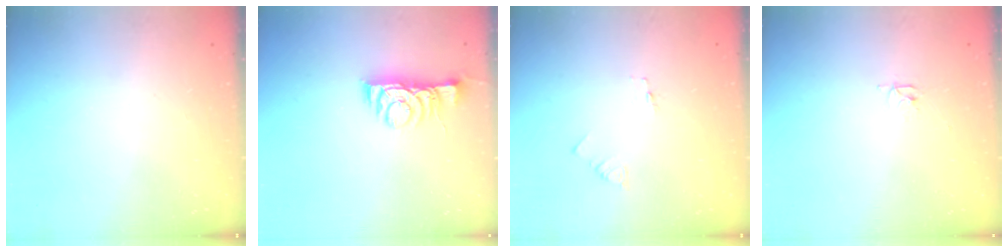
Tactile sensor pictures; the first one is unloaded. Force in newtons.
{"total": 7.0, "press": 7.0, "slide": 0.9}
{"total": 1.4, "press": 1.3, "slide": 0.1}
{"total": 2.4, "press": 2.4, "slide": 0.3}